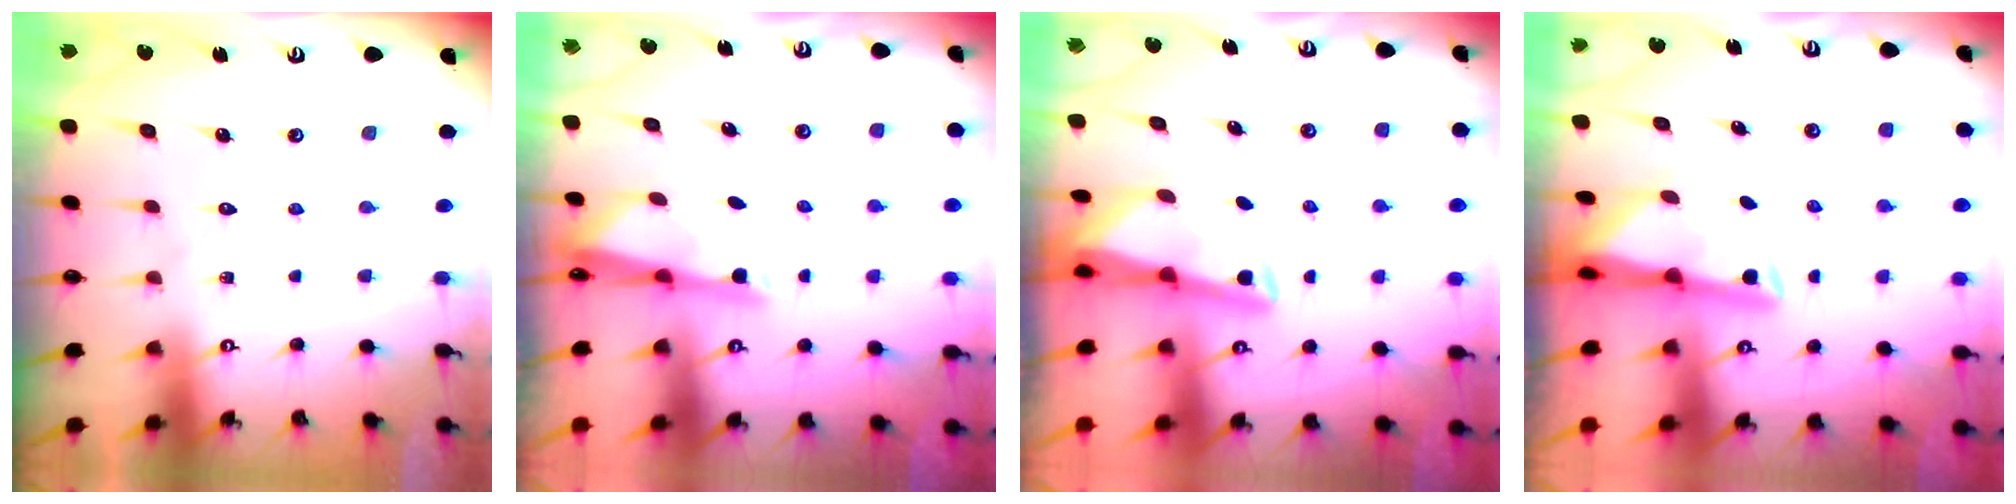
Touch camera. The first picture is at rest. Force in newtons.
{"total": 3.0, "press": 2.9, "slide": 0.5}
{"total": 3.0, "press": 3.0, "slide": 0.3}
{"total": 2.8, "press": 2.7, "slide": 0.6}